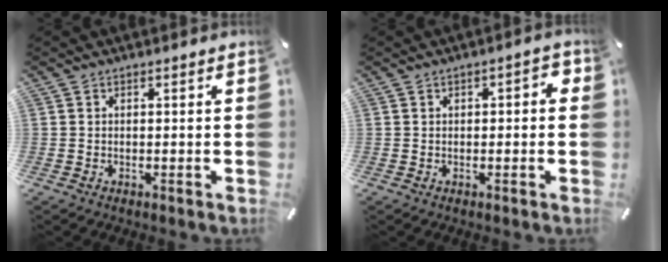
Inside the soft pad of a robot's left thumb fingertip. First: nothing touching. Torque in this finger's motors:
{"motor_torque": [0.04, -0.05, 0.15, 0.13, -0.02]}